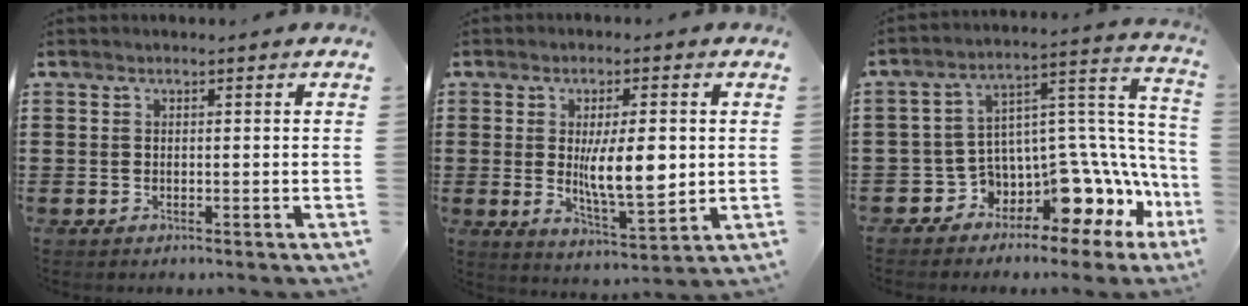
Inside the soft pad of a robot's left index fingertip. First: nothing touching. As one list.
[{"total": 9.4, "force": [0.7, 3.3, 8.8], "torque": [-0.142, -0.007, 0.008]}, {"total": 7.4, "force": [-4.8, 3.7, 4.3], "torque": [-0.079, -0.034, -0.088]}]